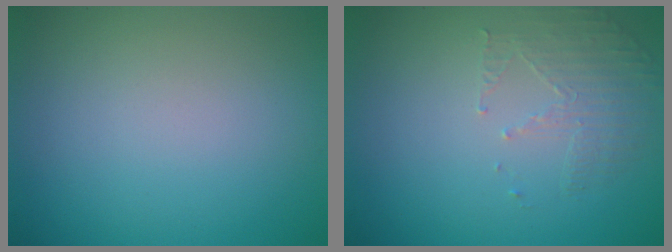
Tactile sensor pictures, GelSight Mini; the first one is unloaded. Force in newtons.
{"total": 1.7, "press": 0.9, "slide": 1.4}